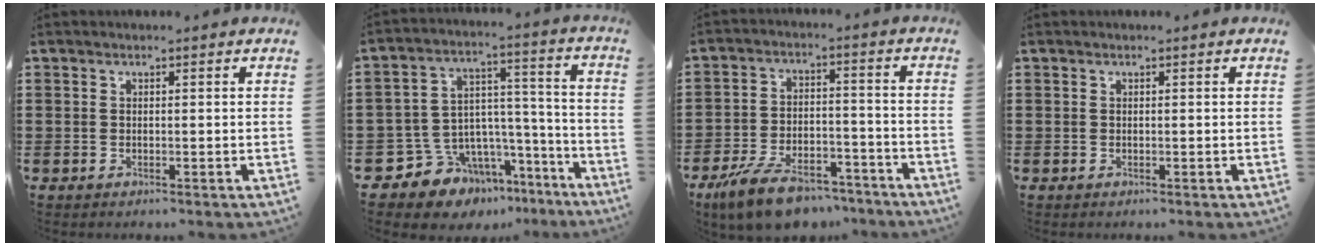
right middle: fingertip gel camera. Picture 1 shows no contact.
{"total": 8.6, "force": [-6.6, 5.6, 0.7], "torque": [-0.037, 0.004, -0.119]}
{"total": 9.4, "force": [-7.7, 2.8, 4.5], "torque": [-0.086, 0.022, -0.144]}
{"total": 0.0}